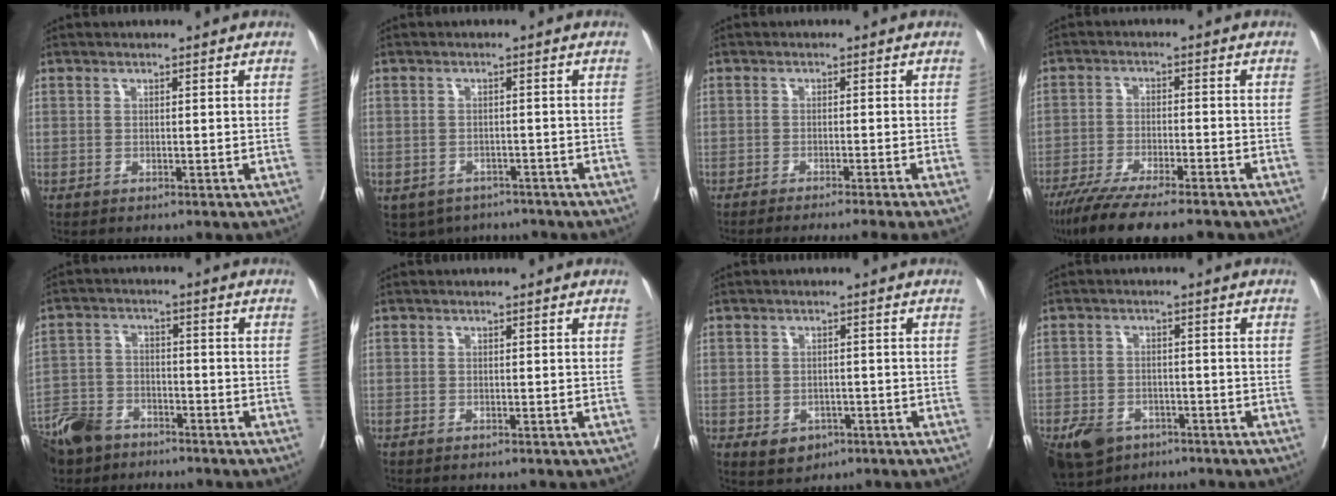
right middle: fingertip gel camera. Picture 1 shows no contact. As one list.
[{"total": 7.0, "force": [-5.3, 4.3, 1.2], "torque": [-0.015, 0.003, -0.067]}, {"total": 8.8, "force": [-7.5, -1.8, 4.4], "torque": [-0.021, -0.018, -0.105]}, {"total": 14.1, "force": [-11.6, 1.7, 7.9], "torque": [-0.130, -0.033, -0.185]}, {"total": 11.0, "force": [-8.5, 5.4, 4.4], "torque": [-0.096, -0.013, -0.156]}, {"total": 0.0}, {"total": 3.8, "force": [-1.8, 2.9, 1.7], "torque": [-0.022, 0.001, -0.015]}, {"total": 9.4, "force": [-6.0, 6.1, 3.9], "torque": [-0.085, -0.001, -0.095]}]